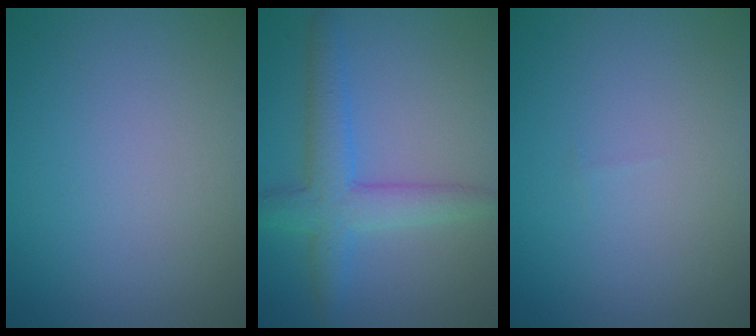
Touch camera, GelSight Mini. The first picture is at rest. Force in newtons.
{"total": 4.5, "press": 4.5, "slide": 0.1}
{"total": 0.0}